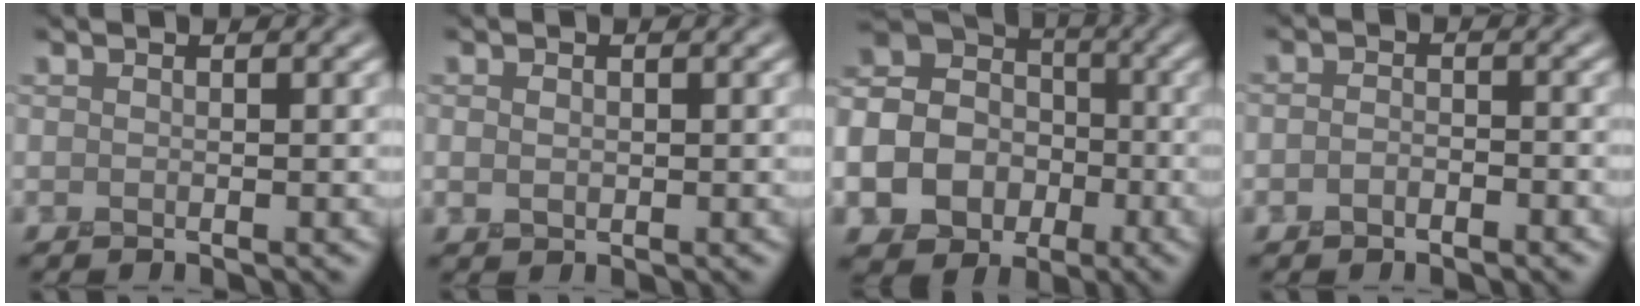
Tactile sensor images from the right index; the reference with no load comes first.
{"total": 1.2, "force": [0.1, 0.9, 0.8], "torque": [-0.018, 0.001, 0.004]}
{"total": 18.1, "force": [-6.2, 16.0, 5.6], "torque": [-0.169, -0.040, -0.126]}
{"total": 1.6, "force": [-0.8, 0.9, 1.1], "torque": [-0.021, 0.001, -0.019]}